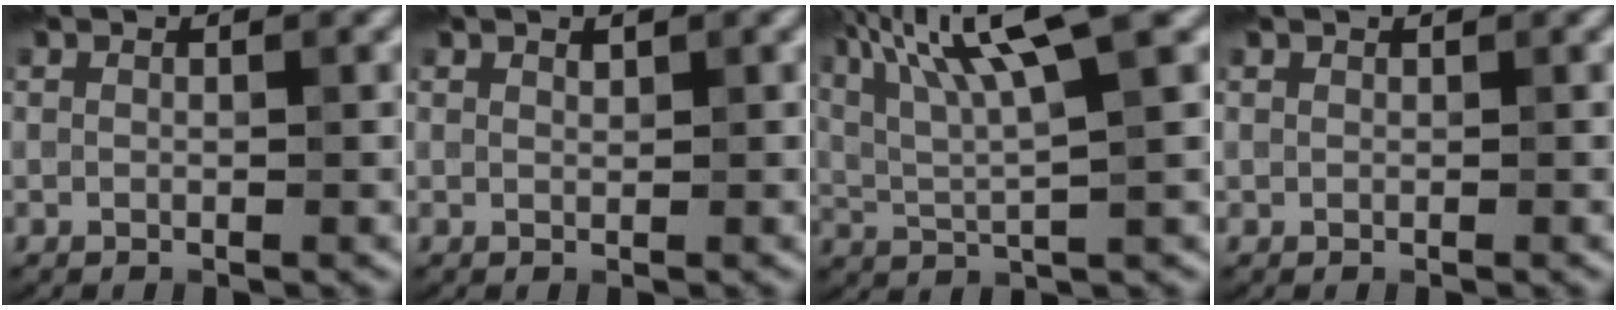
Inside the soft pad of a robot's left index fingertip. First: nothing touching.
{"total": 1.1, "force": [0.1, -0.8, -0.8], "torque": [-0.008, -0.005, 0.028]}
{"total": 8.4, "force": [4.4, 1.0, 7.0], "torque": [-0.152, 0.012, 0.108]}
{"total": 1.3, "force": [0.2, -0.7, -1.1], "torque": [-0.001, -0.004, 0.026]}